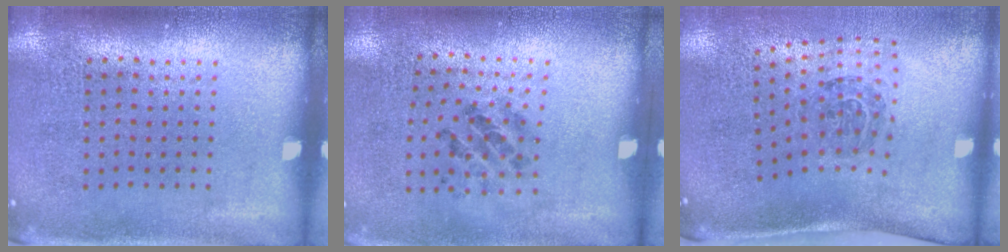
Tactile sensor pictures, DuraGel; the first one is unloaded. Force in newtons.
{"total": 1.4, "press": 0.7, "slide": 1.2}
{"total": 1.8, "press": 1.2, "slide": 1.4}